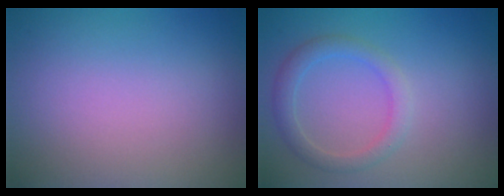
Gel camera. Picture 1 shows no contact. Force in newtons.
{"total": 2.4, "press": 2.4, "slide": 0.1}